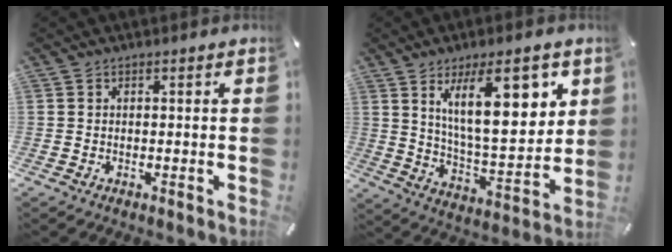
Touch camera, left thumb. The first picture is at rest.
{"total": 19.6, "force": [9.3, 7.7, 15.4], "torque": [-0.246, -0.033, 0.145]}